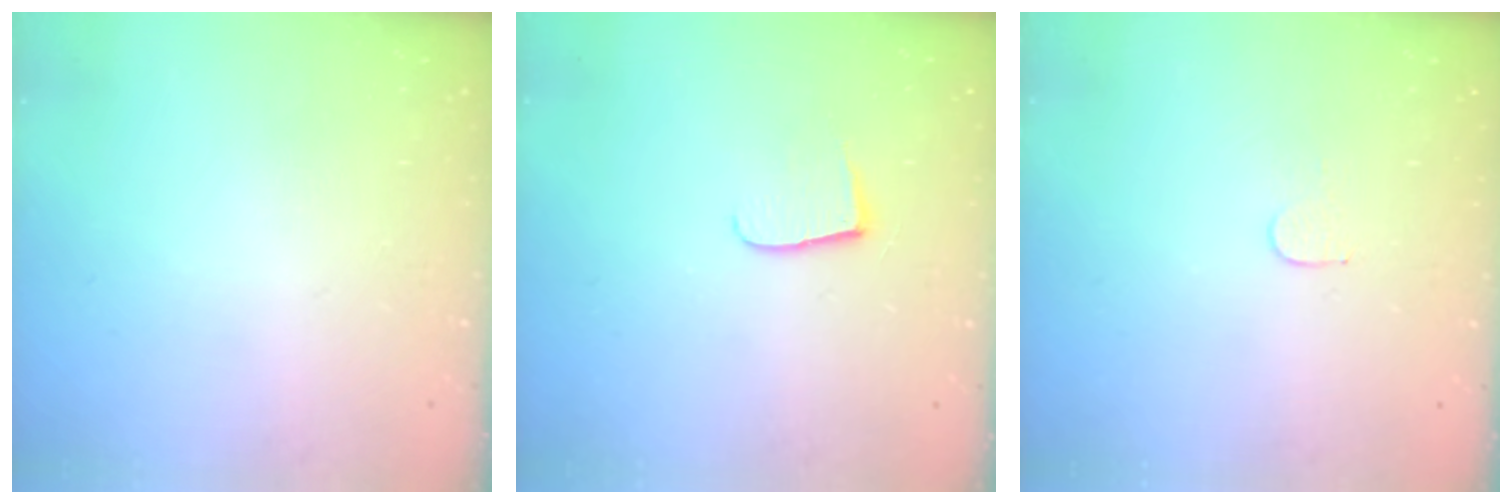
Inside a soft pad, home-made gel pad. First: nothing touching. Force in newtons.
{"total": 6.9, "press": 6.9, "slide": 0.7}
{"total": 3.7, "press": 3.7, "slide": 0.3}